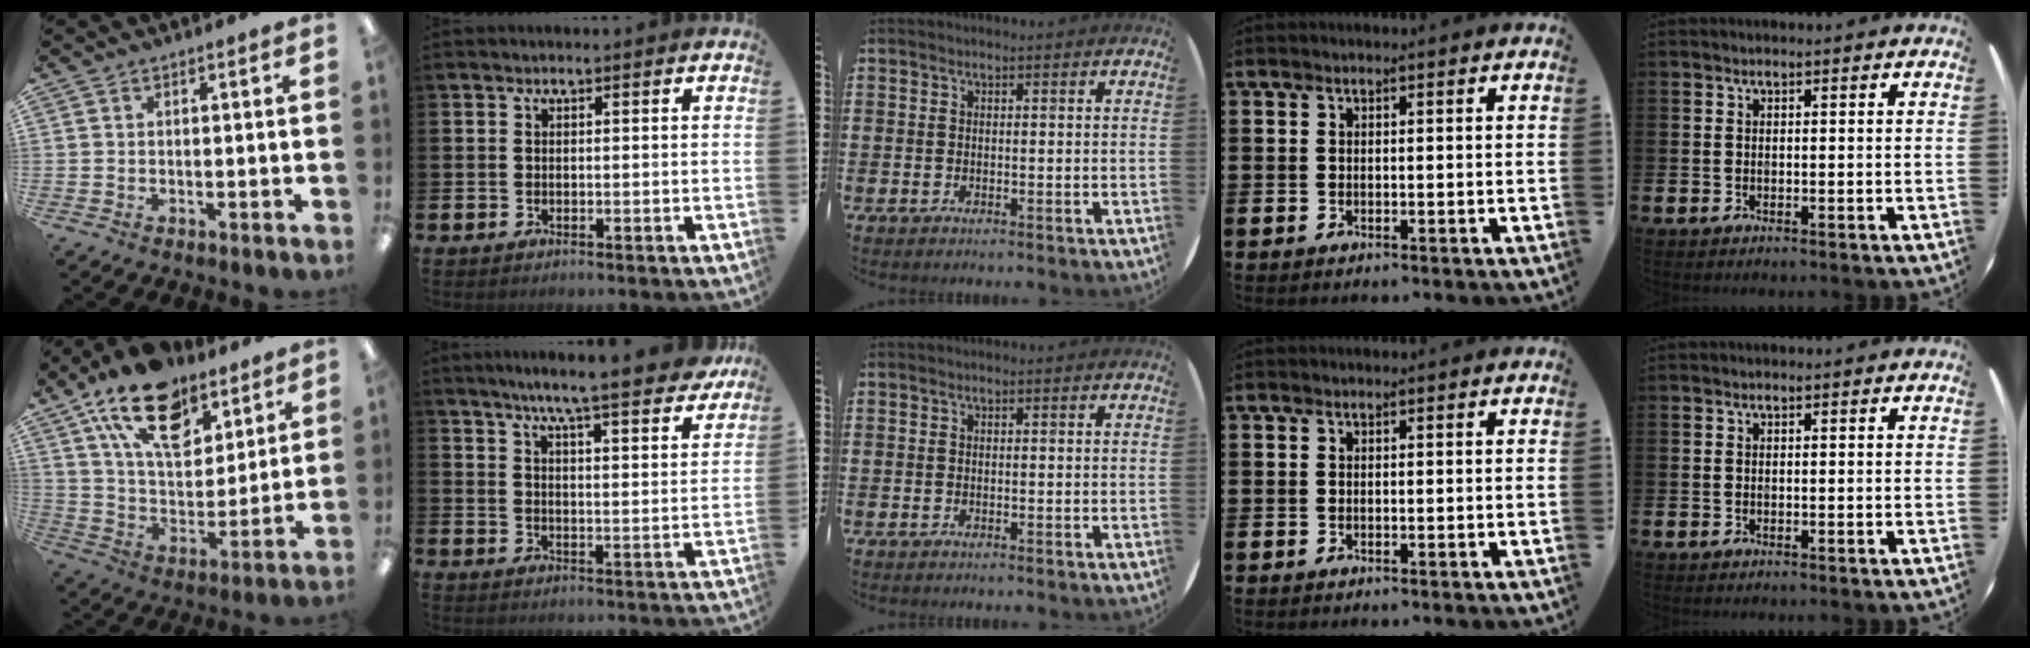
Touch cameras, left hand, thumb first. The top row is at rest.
{"thumb": {"total": 20.6, "force": [12.9, 11.1, 11.6], "torque": [-0.193, -0.065, 0.230]}, "index": {"total": 7.8, "force": [7.2, 0.2, 3.0], "torque": [-0.066, -0.044, 0.122]}}